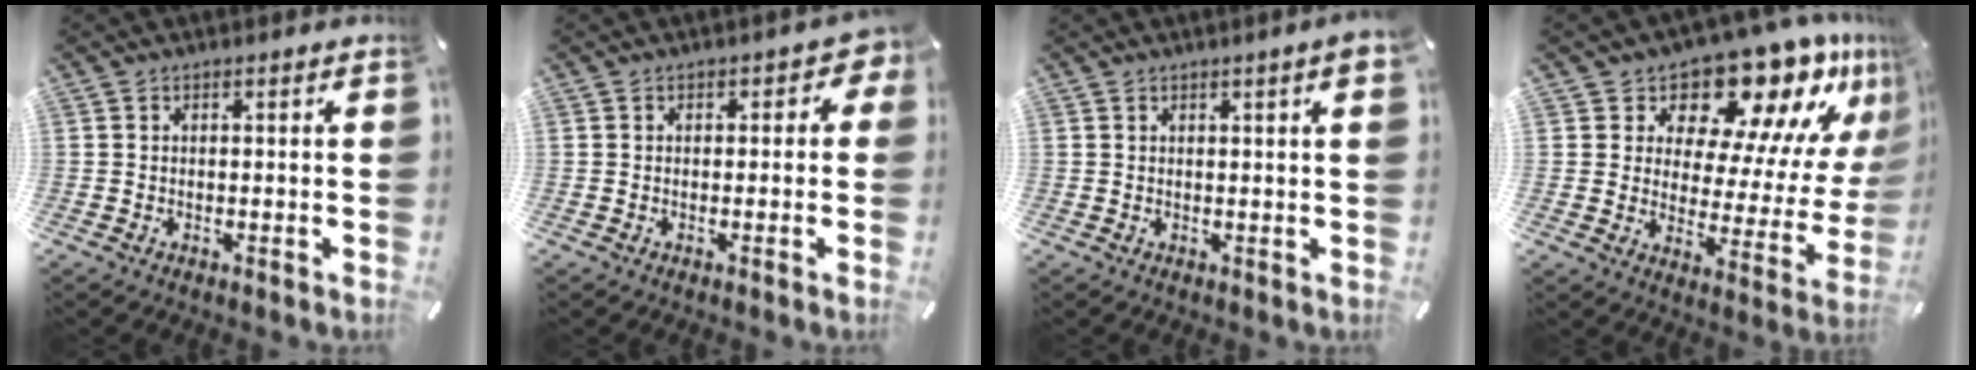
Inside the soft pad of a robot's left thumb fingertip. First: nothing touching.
{"total": 2.5, "force": [0.0, 1.7, 1.8], "torque": [-0.018, 0.003, -0.005]}
{"total": 3.0, "force": [1.2, 0.3, 2.8], "torque": [-0.045, -0.003, 0.018]}
{"total": 15.8, "force": [13.2, 6.3, 5.9], "torque": [-0.077, -0.130, 0.218]}